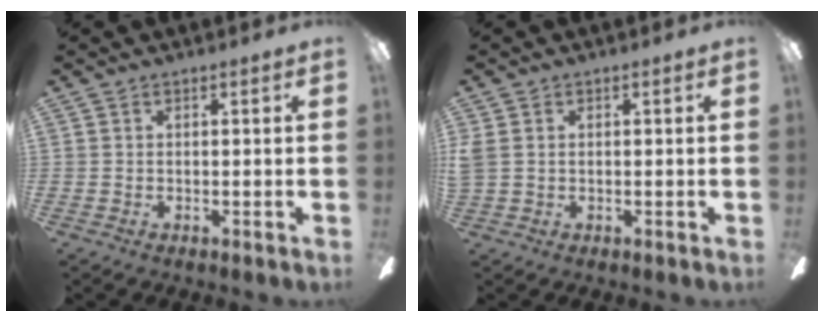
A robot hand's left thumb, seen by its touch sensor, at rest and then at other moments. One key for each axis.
{"total": 2.2, "fx": 0.3, "fy": 1.6, "fz": 1.4, "tx": -0.044, "ty": -0.001, "tz": 0.001}